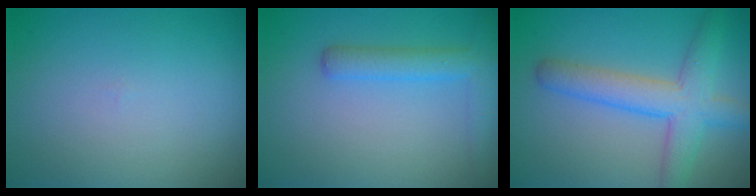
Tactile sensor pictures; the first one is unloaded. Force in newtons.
{"total": 2.9, "press": 2.9, "slide": 0.1}
{"total": 5.4, "press": 5.4, "slide": 0.1}